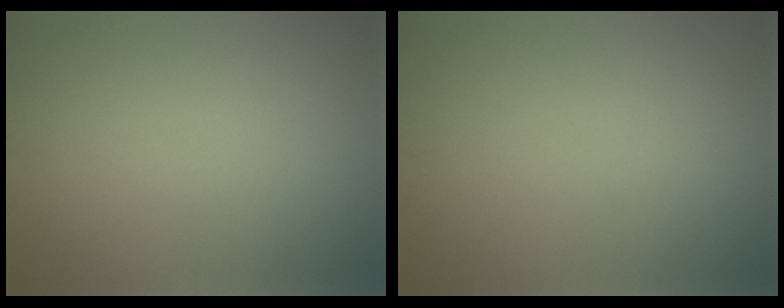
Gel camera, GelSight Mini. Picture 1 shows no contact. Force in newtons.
{"total": 0.0}